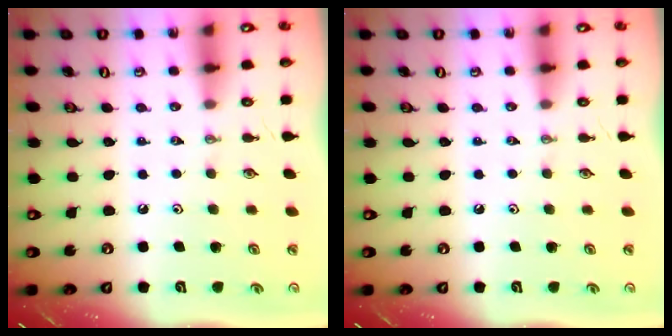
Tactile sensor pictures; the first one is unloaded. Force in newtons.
{"total": 0.0}